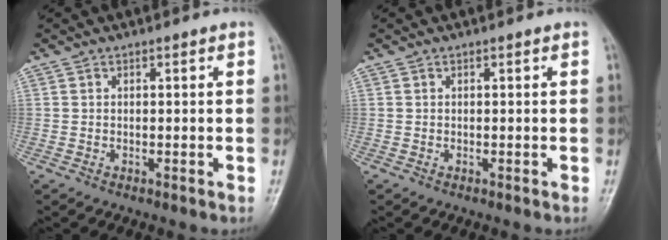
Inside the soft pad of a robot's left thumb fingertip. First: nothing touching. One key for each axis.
{"total": 0.0}